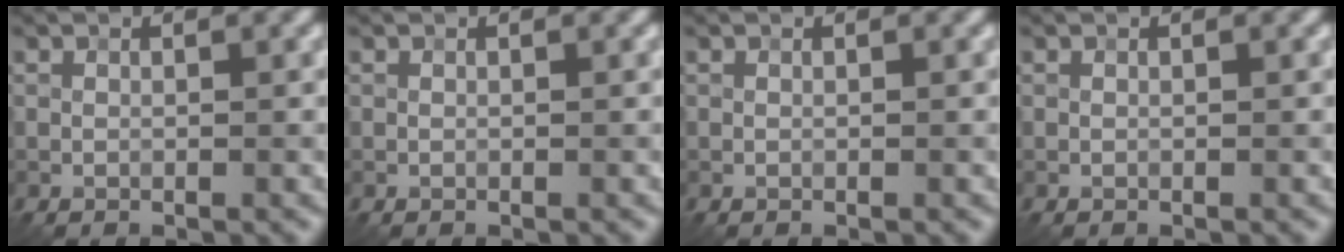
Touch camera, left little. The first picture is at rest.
{"total": 0.0}
{"total": 0.0}
{"total": 0.0}